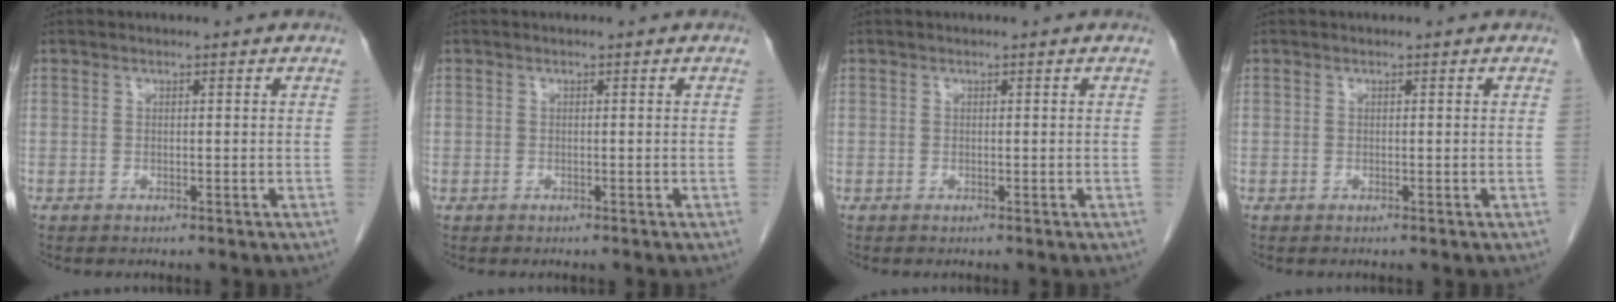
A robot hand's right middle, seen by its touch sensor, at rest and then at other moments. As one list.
[{"total": 0.0}, {"total": 0.0}, {"total": 0.0}]